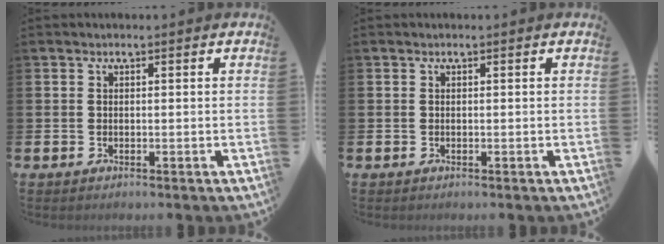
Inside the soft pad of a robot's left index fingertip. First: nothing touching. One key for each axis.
{"total": 0.0}